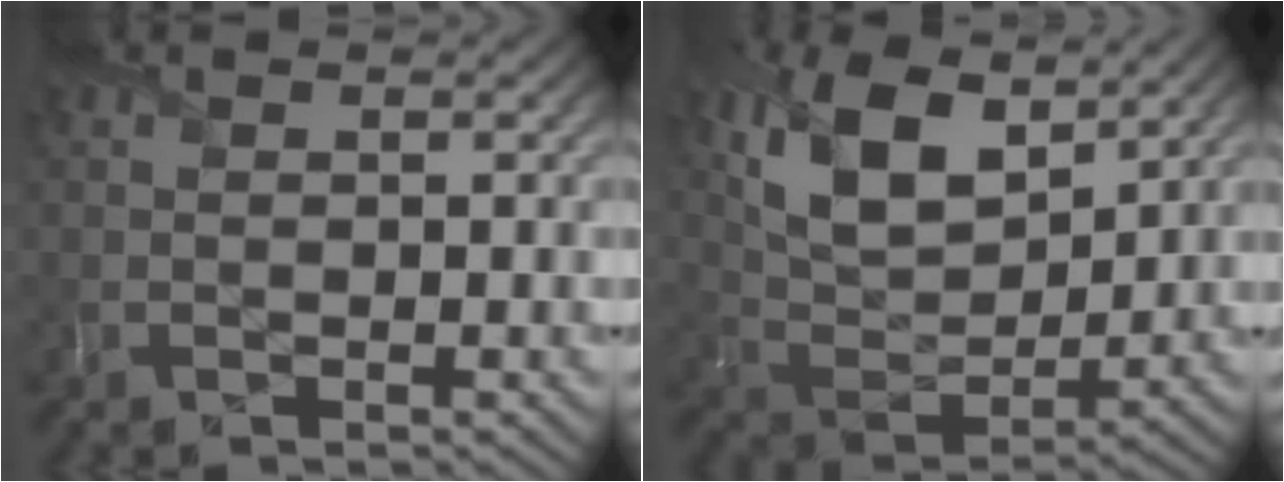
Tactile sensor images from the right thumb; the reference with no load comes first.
{"total": 11.5, "force": [5.7, 6.1, 7.9], "torque": [-0.179, 0.000, 0.113]}